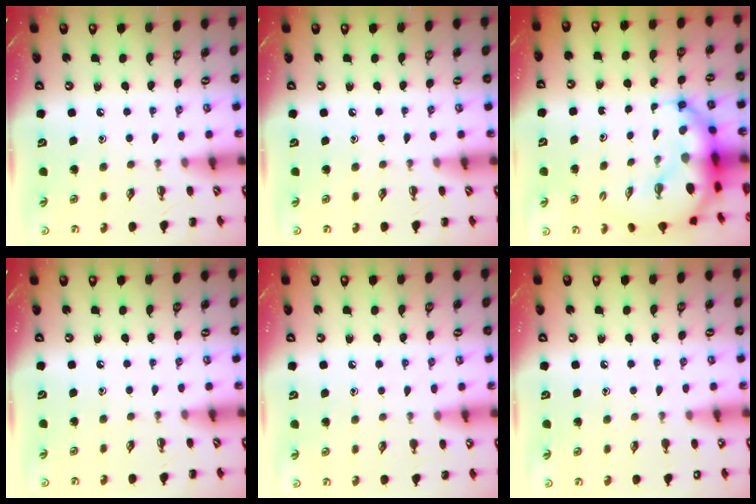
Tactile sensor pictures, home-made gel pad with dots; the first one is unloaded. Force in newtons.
{"total": 0.0}
{"total": 10.9, "press": 10.4, "slide": 3.1}
{"total": 0.0}
{"total": 7.4, "press": 7.0, "slide": 2.2}
{"total": 6.2, "press": 5.9, "slide": 1.9}